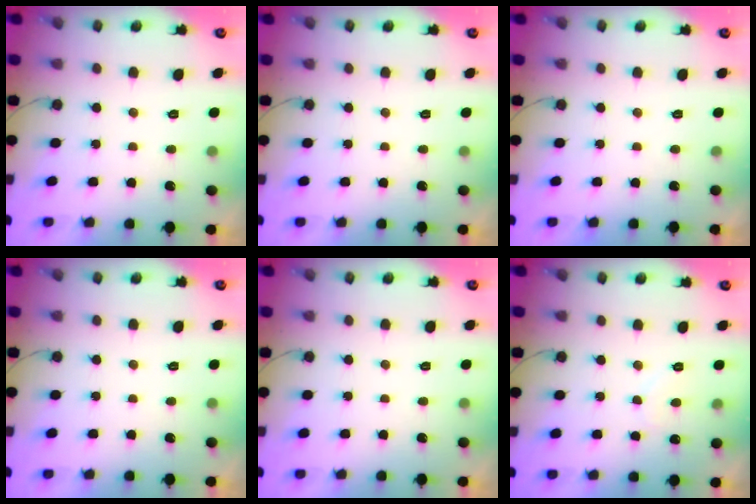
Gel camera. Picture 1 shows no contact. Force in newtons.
{"total": 0.0}
{"total": 1.6, "press": 1.6, "slide": 0.0}
{"total": 0.0}
{"total": 0.0}
{"total": 5.3, "press": 5.3, "slide": 0.4}